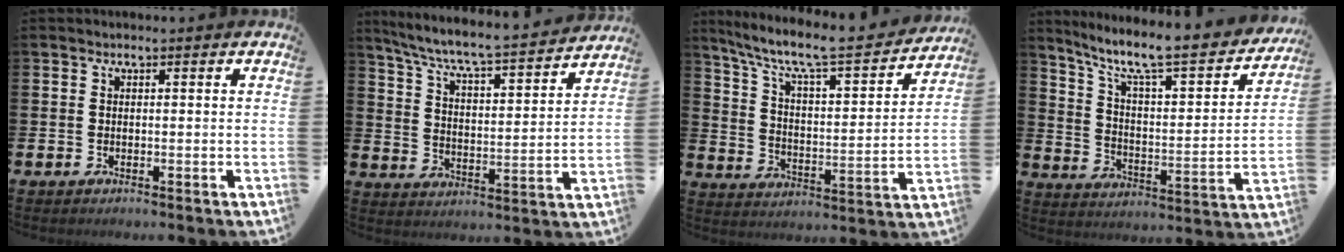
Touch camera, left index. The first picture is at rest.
{"total": 6.9, "force": [6.5, 0.4, 2.5], "torque": [-0.081, -0.054, 0.106]}
{"total": 8.9, "force": [7.6, 1.6, 4.2], "torque": [-0.110, -0.056, 0.123]}
{"total": 9.2, "force": [7.6, 1.7, 4.8], "torque": [-0.114, -0.061, 0.120]}